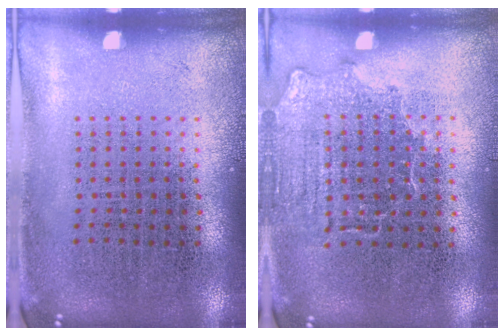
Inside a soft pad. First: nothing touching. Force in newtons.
{"total": 1.4, "press": 1.2, "slide": 0.7}